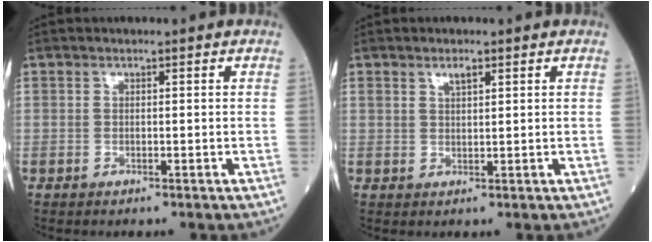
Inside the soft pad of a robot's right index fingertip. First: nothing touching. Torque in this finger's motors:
{"motor_torque": [-0.01, 0.05, 0.00, 0.04]}